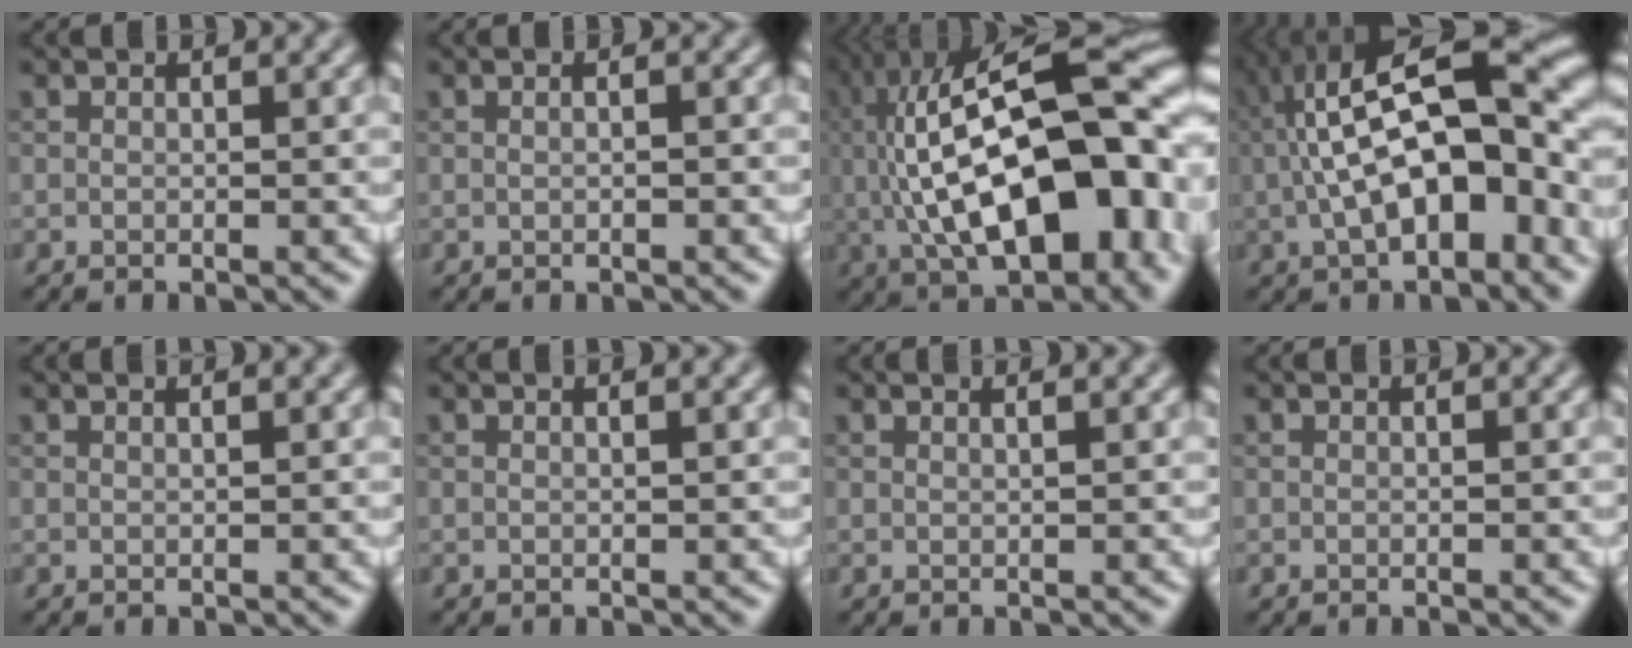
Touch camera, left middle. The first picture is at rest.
{"total": 2.8, "force": [0.8, 1.5, 2.2], "torque": [-0.017, 0.028, -0.019]}
{"total": 17.7, "force": [0.4, 8.0, 15.7], "torque": [-0.234, 0.019, 0.006]}
{"total": 15.0, "force": [-0.4, 6.6, 13.5], "torque": [-0.196, 0.038, -0.014]}
{"total": 1.4, "force": [1.0, 0.5, 0.8], "torque": [-0.005, -0.001, 0.000]}
{"total": 1.0, "force": [0.5, 0.4, 0.8], "torque": [-0.006, 0.000, 0.000]}
{"total": 2.1, "force": [1.3, 0.9, 1.3], "torque": [0.002, 0.000, -0.007]}
{"total": 0.0}